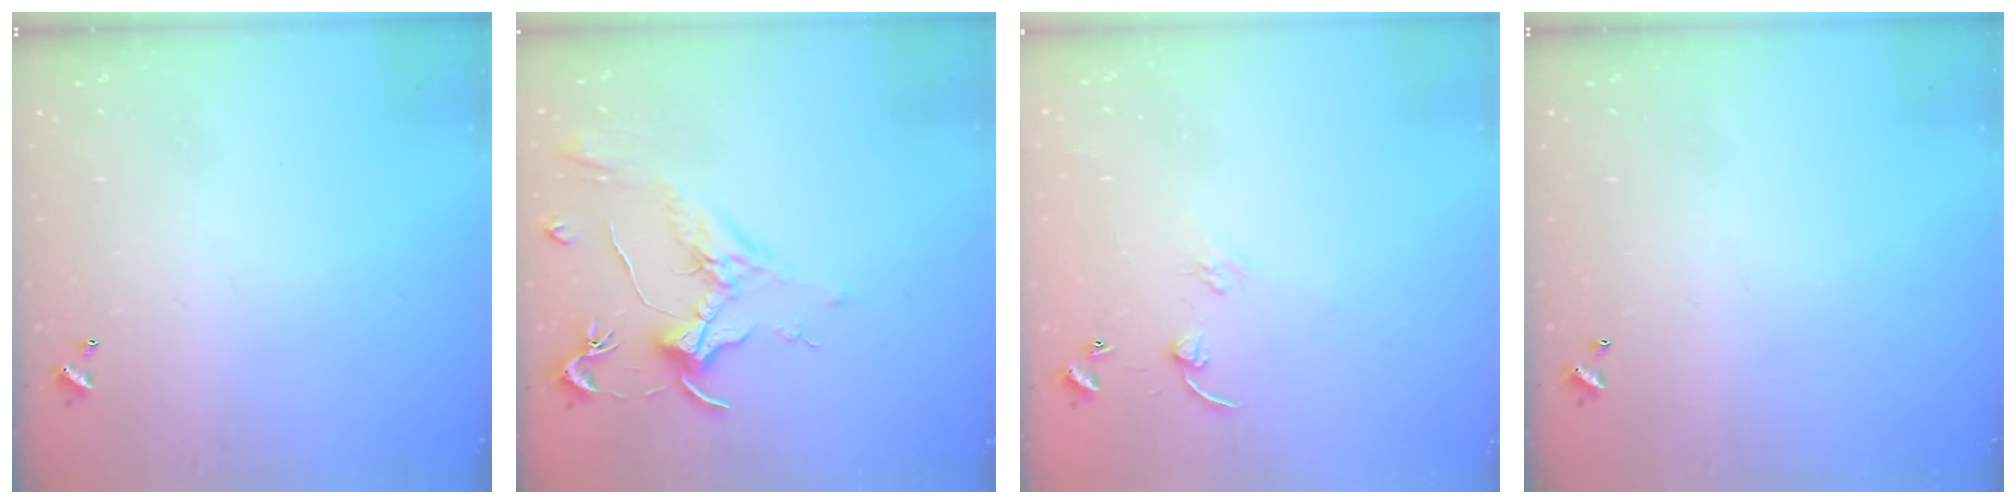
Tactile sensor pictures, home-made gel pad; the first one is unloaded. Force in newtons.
{"total": 2.0, "press": 1.8, "slide": 0.8}
{"total": 5.2, "press": 5.1, "slide": 0.6}
{"total": 0.0}